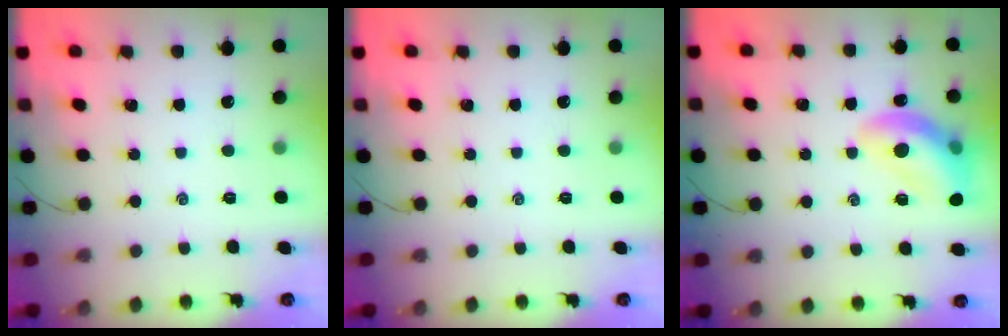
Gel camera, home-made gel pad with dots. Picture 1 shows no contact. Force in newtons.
{"total": 0.0}
{"total": 15.3, "press": 15.1, "slide": 2.7}